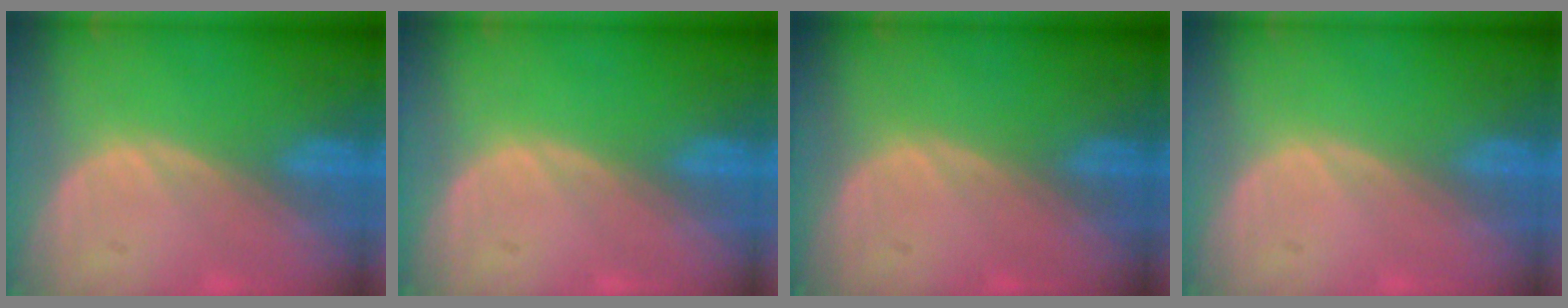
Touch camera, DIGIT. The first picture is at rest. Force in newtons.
{"total": 0.0}
{"total": 0.0}
{"total": 0.0}